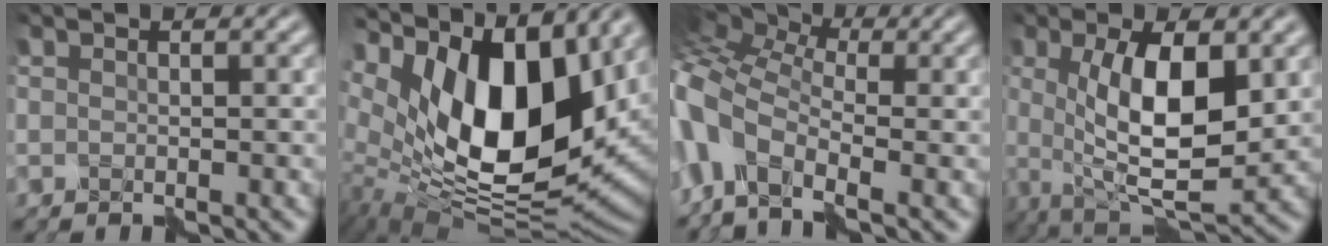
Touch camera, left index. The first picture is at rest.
{"total": 14.9, "force": [4.7, 8.1, 11.6], "torque": [-0.197, -0.011, 0.082]}
{"total": 9.0, "force": [-2.4, 5.3, 6.8], "torque": [-0.156, 0.006, -0.064]}
{"total": 8.7, "force": [1.3, 3.0, 8.1], "torque": [-0.135, -0.008, 0.024]}